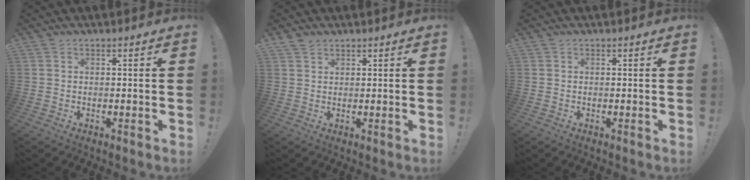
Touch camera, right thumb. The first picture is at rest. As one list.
[{"total": 2.0, "force": [1.6, 1.0, 0.6], "torque": [-0.013, -0.004, 0.030]}, {"total": 0.0}]